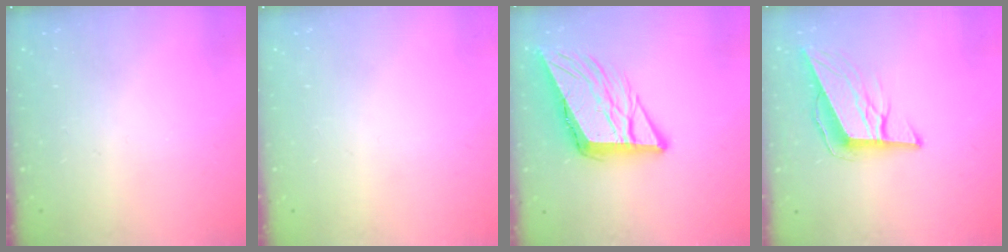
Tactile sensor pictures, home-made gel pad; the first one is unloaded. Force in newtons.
{"total": 0.0}
{"total": 11.0, "press": 10.7, "slide": 2.3}
{"total": 10.7, "press": 10.2, "slide": 3.3}